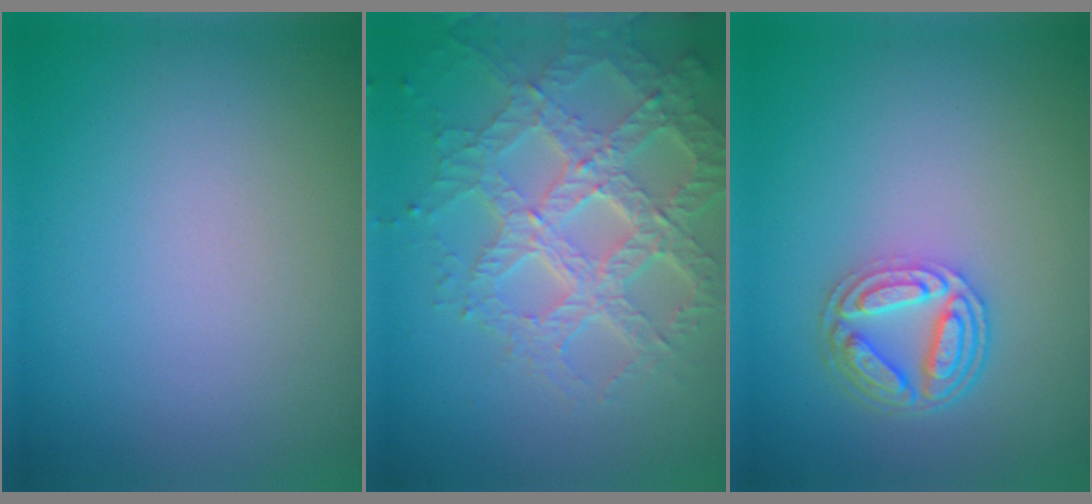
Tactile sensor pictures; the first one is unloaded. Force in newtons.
{"total": 7.0, "press": 5.0, "slide": 4.9}
{"total": 4.7, "press": 3.6, "slide": 2.9}